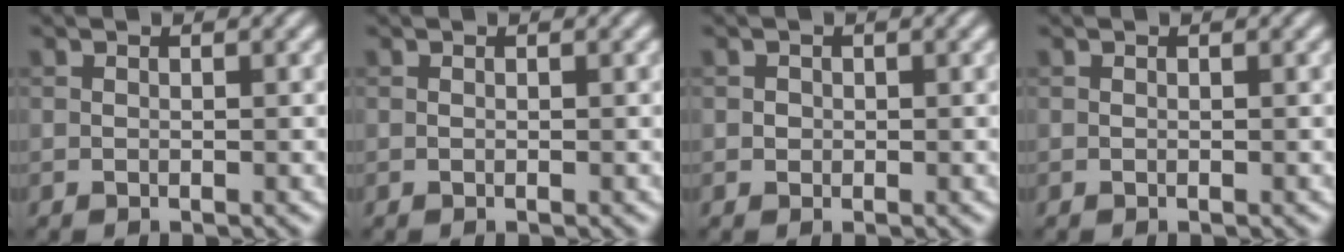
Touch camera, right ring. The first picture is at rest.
{"total": 0.0}
{"total": 0.6, "force": [0.0, 0.6, 0.1], "torque": [0.003, -0.002, 0.000]}
{"total": 0.0}